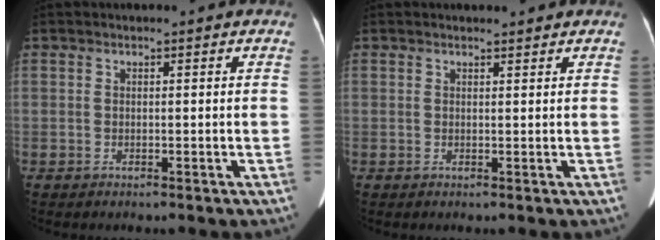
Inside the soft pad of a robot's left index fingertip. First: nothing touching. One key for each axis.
{"total": 1.3, "fx": 1.3, "fy": 0.2, "fz": 0.2, "tx": -0.008, "ty": 0.001, "tz": 0.021}